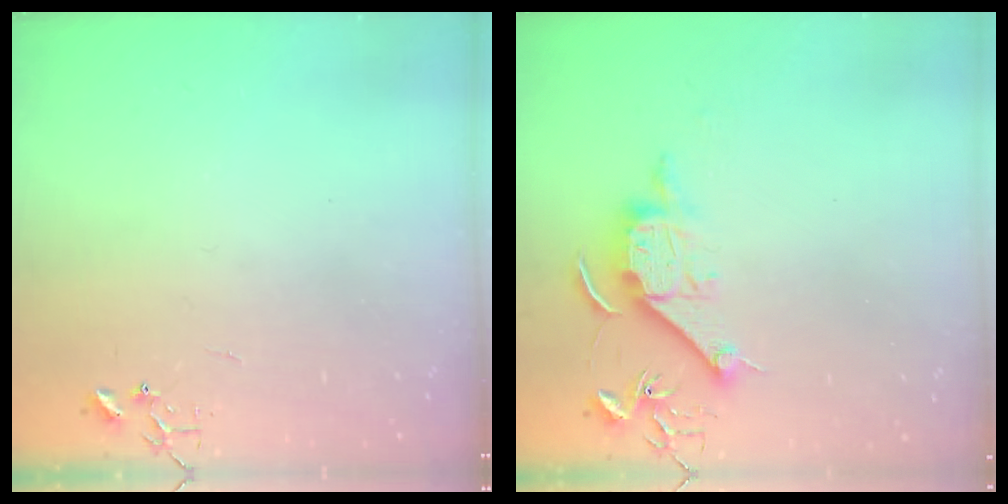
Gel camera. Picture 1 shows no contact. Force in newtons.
{"total": 11.3, "press": 11.3, "slide": 0.5}